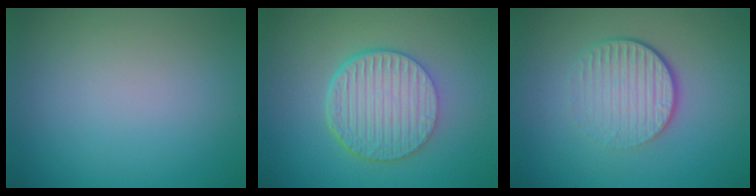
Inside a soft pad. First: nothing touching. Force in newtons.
{"total": 6.4, "press": 4.5, "slide": 4.6}
{"total": 4.5, "press": 2.8, "slide": 3.5}